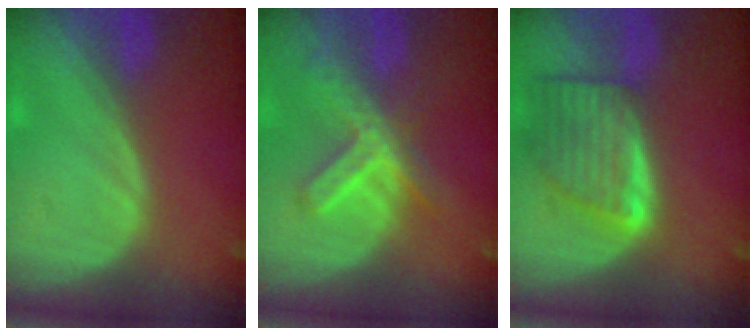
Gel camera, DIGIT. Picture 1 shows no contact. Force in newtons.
{"total": 7.0, "press": 6.1, "slide": 3.6}
{"total": 8.0, "press": 7.3, "slide": 3.3}